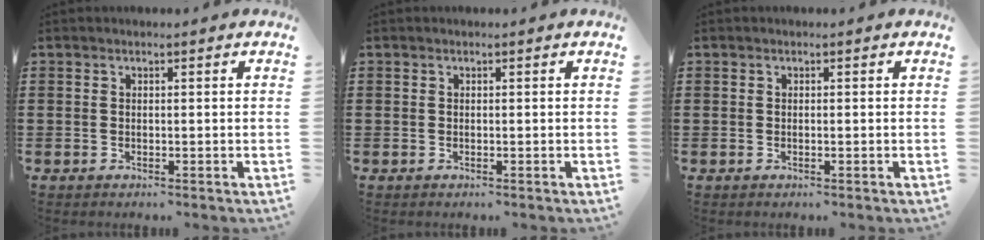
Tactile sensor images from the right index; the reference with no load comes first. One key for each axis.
{"total": 0.0}
{"total": 0.0}